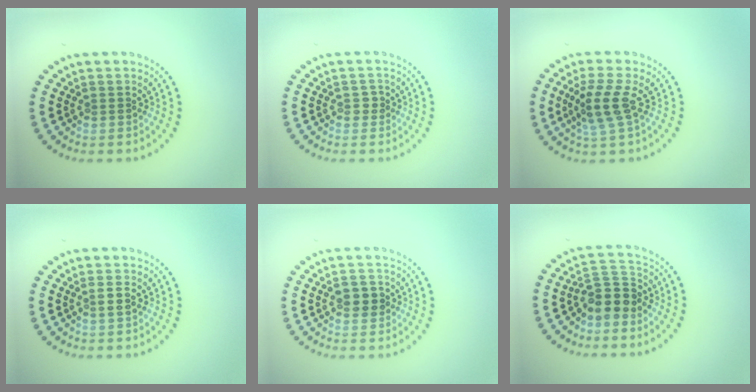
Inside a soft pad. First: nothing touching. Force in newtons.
{"total": 1.0, "press": 1.0, "slide": 0.2}
{"total": 3.4, "press": 2.9, "slide": 1.7}
{"total": 1.0, "press": 0.9, "slide": 0.5}
{"total": 2.2, "press": 2.2, "slide": 0.3}
{"total": 3.9, "press": 3.5, "slide": 1.7}